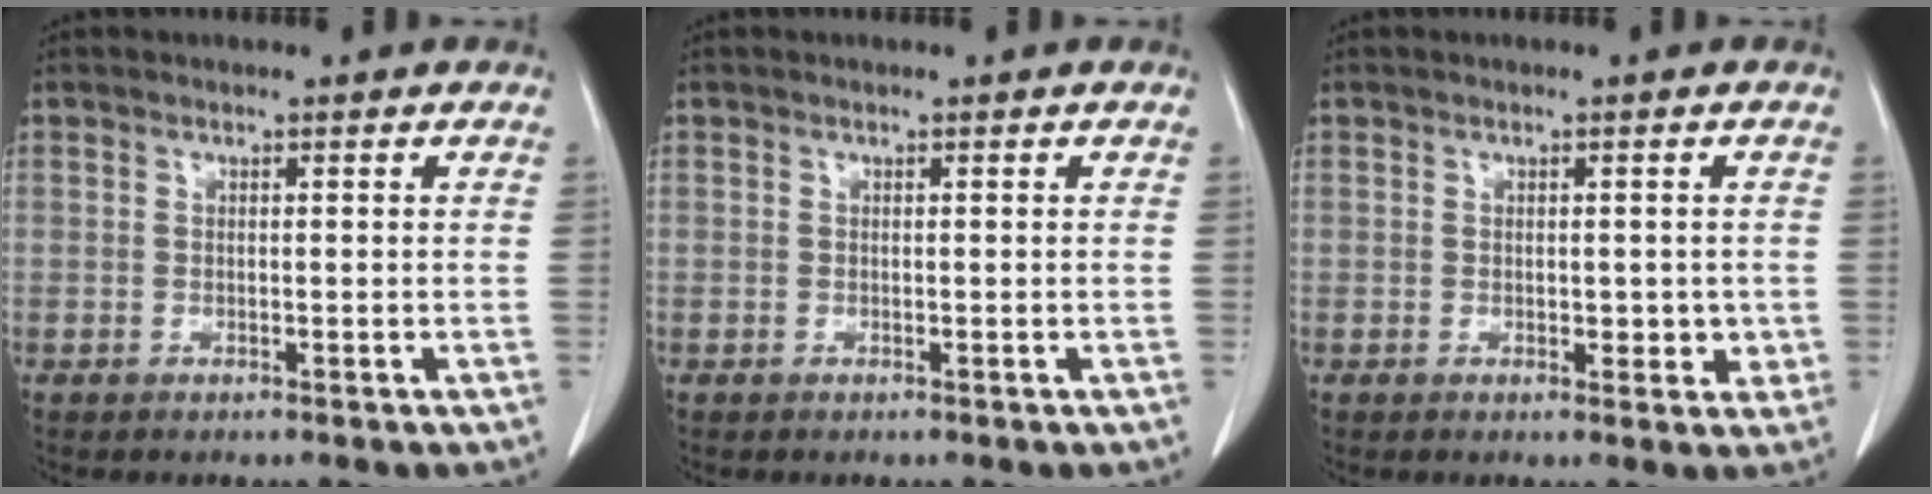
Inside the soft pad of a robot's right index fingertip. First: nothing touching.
{"total": 0.0}
{"total": 2.9, "force": [0.0, 1.8, 2.2], "torque": [-0.015, 0.000, 0.006]}